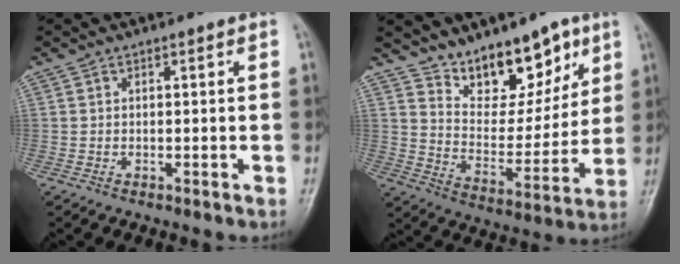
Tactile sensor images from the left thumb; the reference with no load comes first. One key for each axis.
{"total": 13.7, "fx": 9.8, "fy": 6.9, "fz": 6.7, "tx": -0.055, "ty": -0.072, "tz": 0.174}